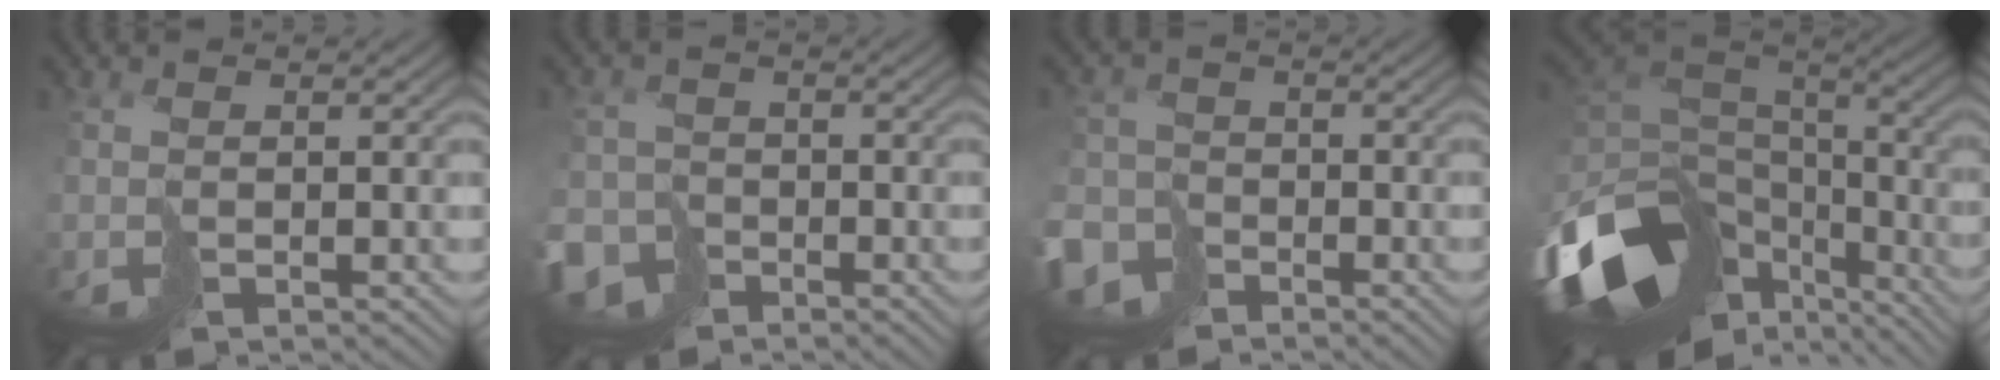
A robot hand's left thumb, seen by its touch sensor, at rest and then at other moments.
{"total": 6.2, "force": [-4.0, 4.6, 1.0], "torque": [-0.021, -0.024, -0.080]}
{"total": 6.6, "force": [-4.4, 4.6, 1.8], "torque": [-0.045, -0.020, -0.088]}
{"total": 16.5, "force": [-7.1, 10.2, 10.9], "torque": [-0.275, -0.040, -0.095]}